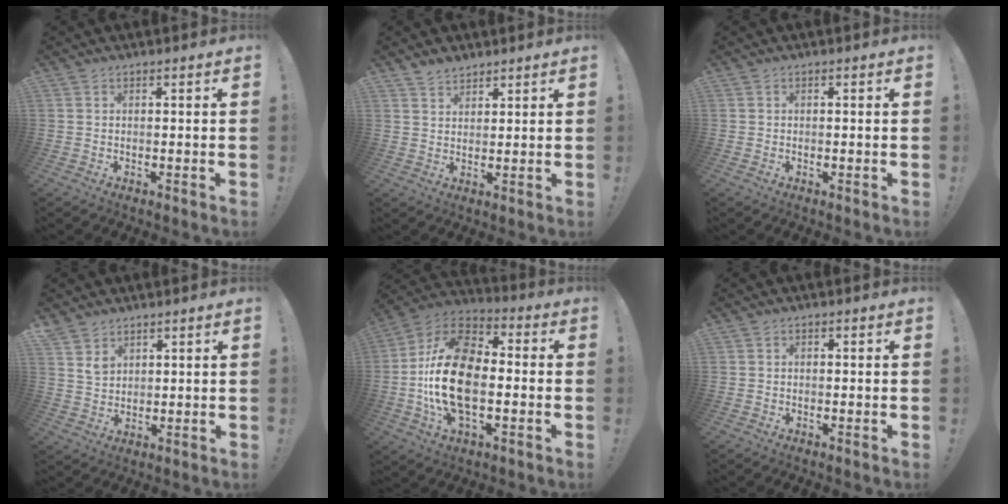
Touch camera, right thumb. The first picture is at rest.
{"total": 3.7, "force": [3.3, 1.5, 0.6], "torque": [-0.007, -0.023, 0.061]}
{"total": 0.0}
{"total": 5.4, "force": [3.7, 3.8, 1.2], "torque": [-0.017, -0.024, 0.072]}
{"total": 22.6, "force": [-2.3, 13.3, 18.1], "torque": [-0.338, 0.023, -0.030]}
{"total": 0.8, "force": [-0.5, 0.4, 0.4], "torque": [-0.005, 0.001, -0.009]}